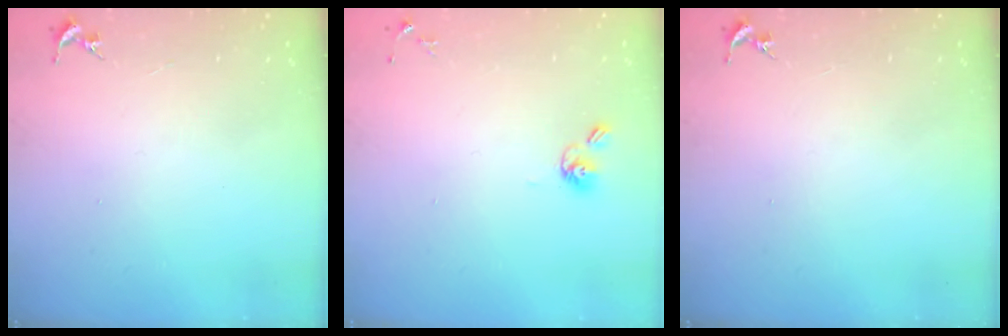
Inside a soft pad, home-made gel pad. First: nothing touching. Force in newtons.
{"total": 5.9, "press": 5.4, "slide": 2.4}
{"total": 0.0}